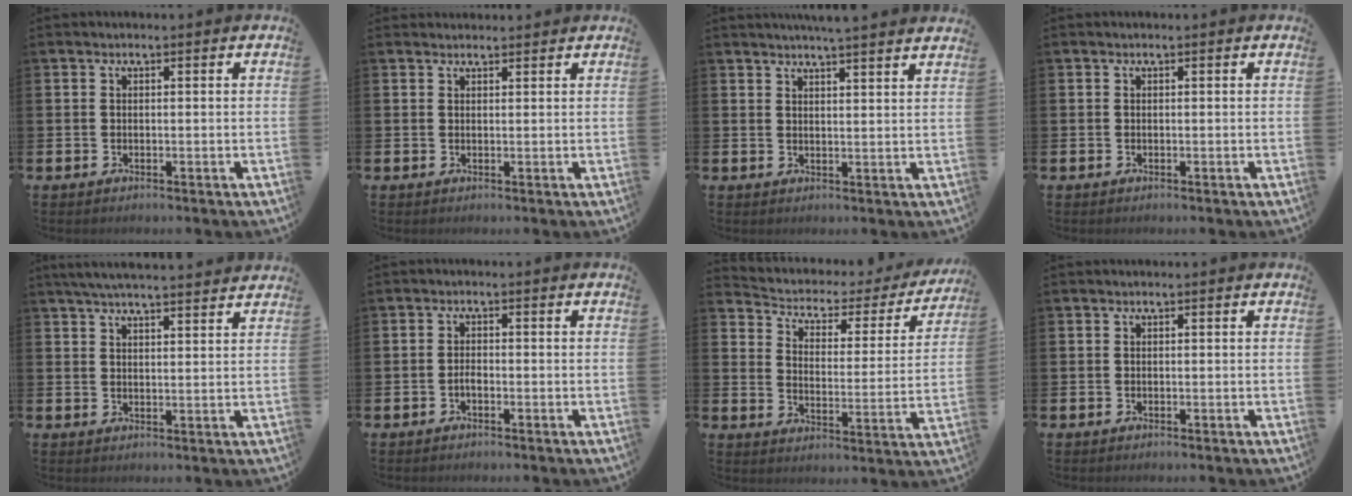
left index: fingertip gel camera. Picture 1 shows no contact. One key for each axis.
{"total": 1.3, "fx": 1.3, "fy": 0.3, "fz": -0.1, "tx": 0.010, "ty": -0.003, "tz": 0.022}
{"total": 3.9, "fx": 3.8, "fy": -0.9, "fz": 0.3, "tx": -0.009, "ty": -0.022, "tz": 0.068}
{"total": 0.0}
{"total": 4.8, "fx": 4.6, "fy": -0.1, "fz": 1.2, "tx": -0.031, "ty": -0.018, "tz": 0.083}
{"total": 1.1, "fx": -0.6, "fy": 0.4, "fz": 0.8, "tx": -0.015, "ty": -0.002, "tz": -0.012}
{"total": 3.6, "fx": 3.0, "fy": 1.9, "fz": 1.0, "tx": -0.044, "ty": -0.026, "tz": 0.039}
{"total": 0.0}